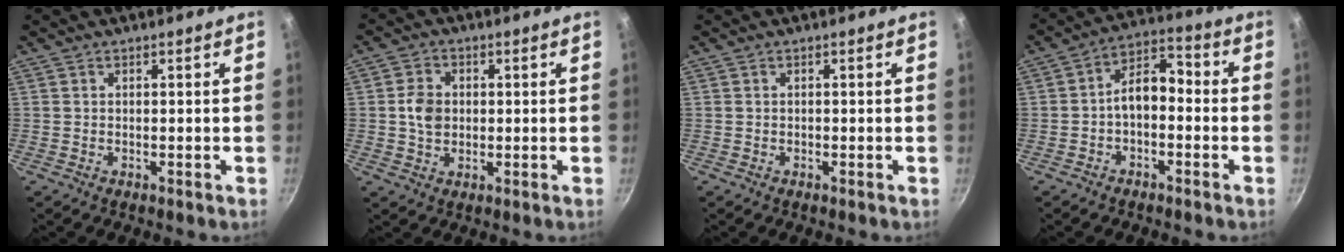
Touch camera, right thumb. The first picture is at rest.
{"total": 5.1, "force": [0.3, 4.0, 3.2], "torque": [-0.044, 0.004, 0.001]}
{"total": 0.0}
{"total": 7.5, "force": [-1.7, 4.4, 5.8], "torque": [-0.077, 0.045, -0.040]}